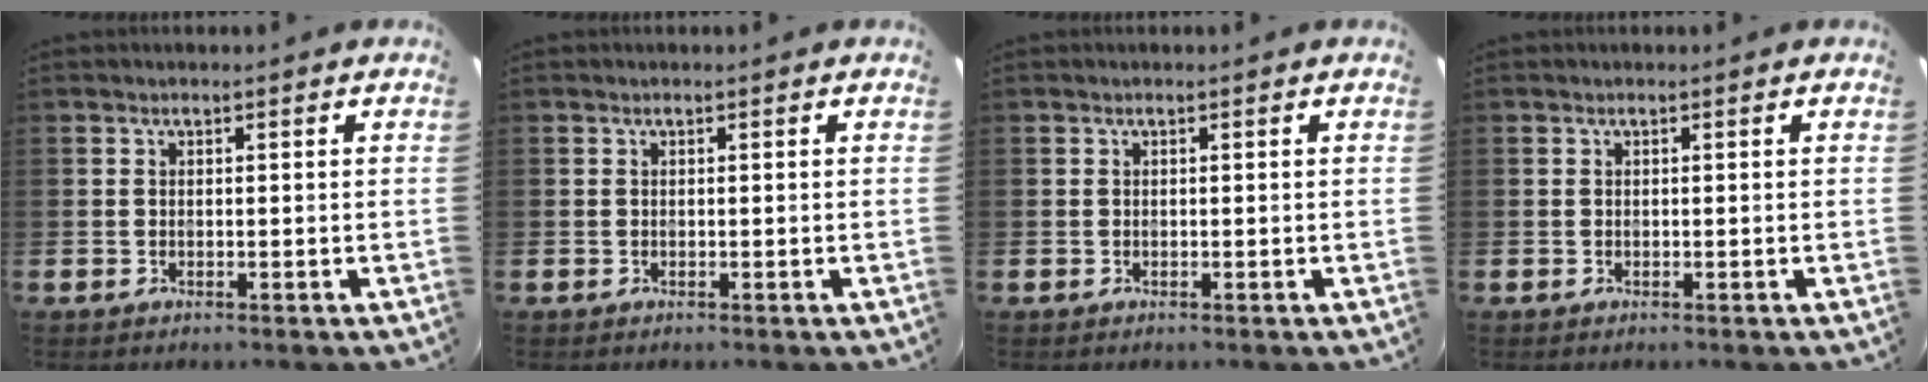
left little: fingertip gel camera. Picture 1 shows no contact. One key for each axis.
{"total": 0.0}
{"total": 0.0}
{"total": 0.0}